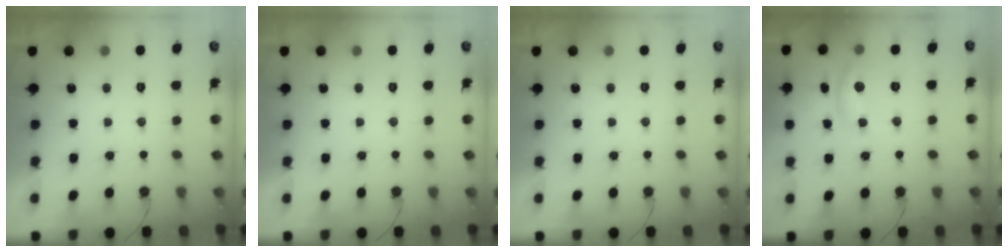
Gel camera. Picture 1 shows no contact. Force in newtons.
{"total": 0.0}
{"total": 0.0}
{"total": 8.2, "press": 8.2, "slide": 0.3}